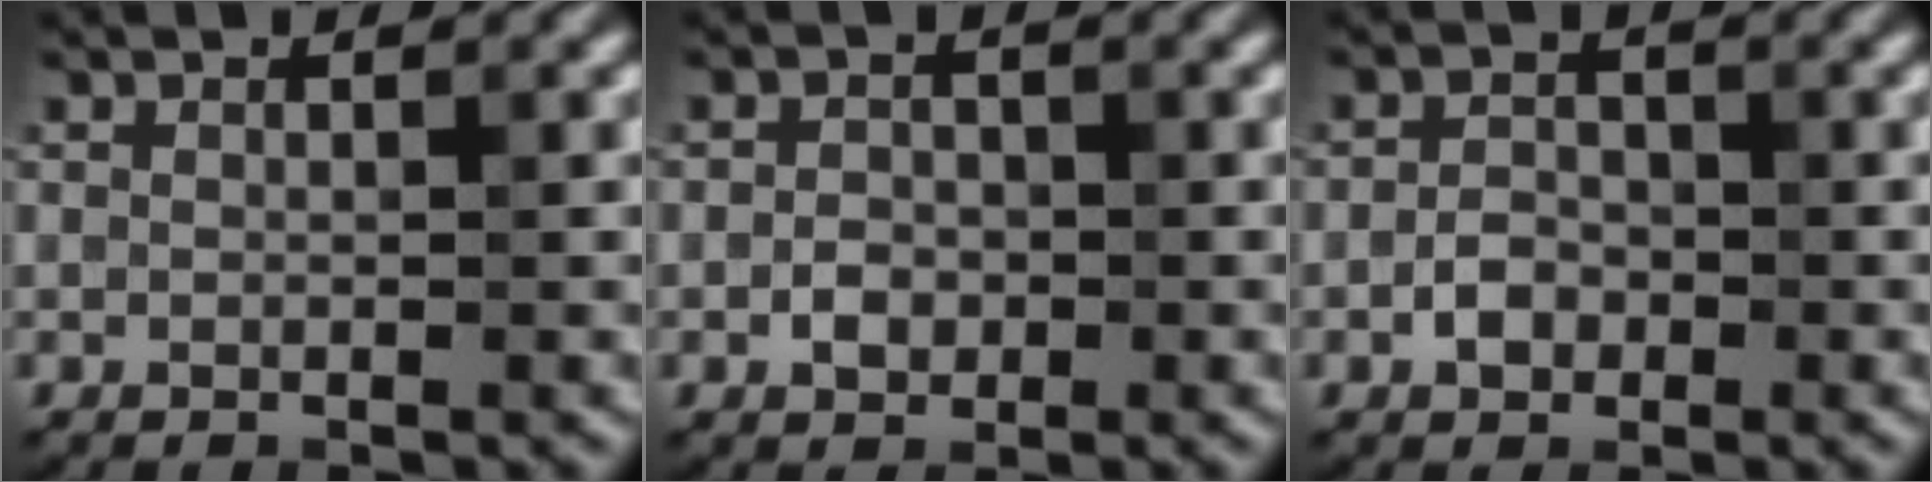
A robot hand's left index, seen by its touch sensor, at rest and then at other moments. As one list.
[{"total": 1.7, "force": [-0.6, 1.3, 0.9], "torque": [-0.011, 0.001, -0.014]}, {"total": 2.0, "force": [-0.9, 1.5, 1.0], "torque": [-0.014, 0.004, -0.020]}]